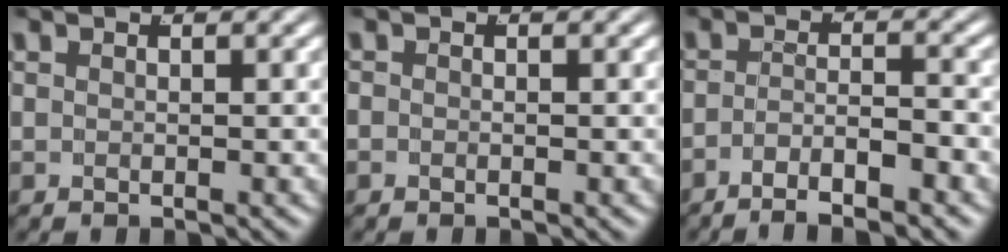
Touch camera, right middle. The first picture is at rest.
{"total": 0.8, "force": [-0.5, 0.6, 0.2], "torque": [-0.007, -0.004, -0.008]}
{"total": 4.7, "force": [-4.1, 0.9, 2.2], "torque": [-0.032, -0.013, -0.064]}